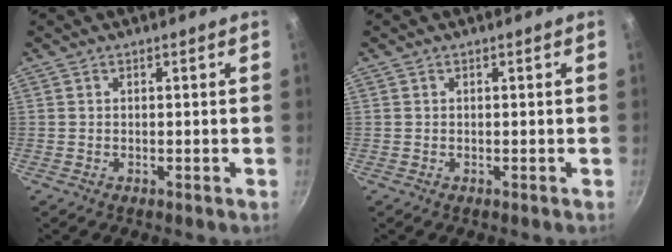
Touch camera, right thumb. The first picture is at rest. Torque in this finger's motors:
{"motor_torque": [-0.15, 0.13, 0.22, 0.21, 0.00]}